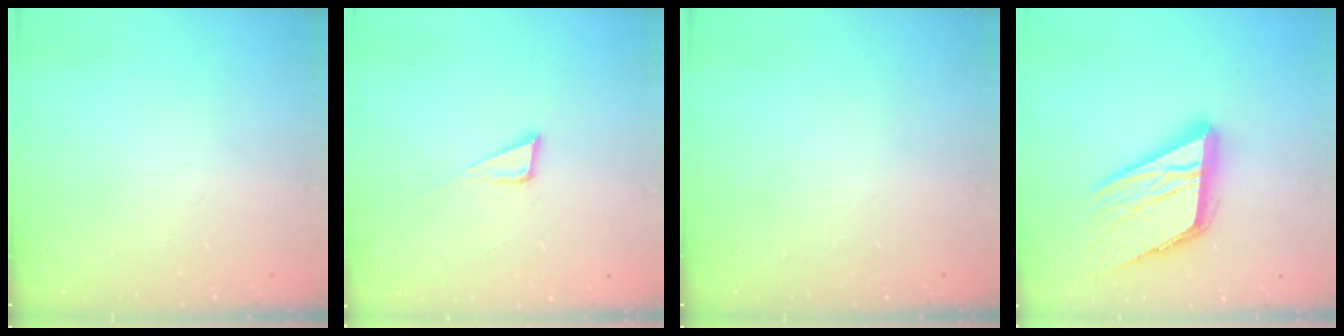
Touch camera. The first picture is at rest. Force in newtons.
{"total": 6.4, "press": 5.8, "slide": 2.6}
{"total": 0.0}
{"total": 19.1, "press": 18.9, "slide": 2.6}